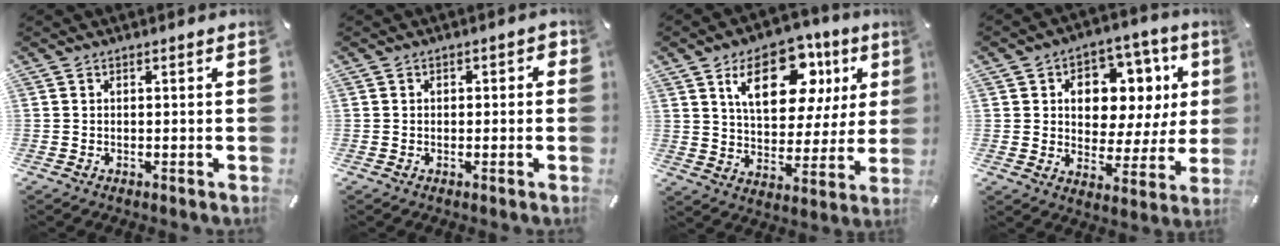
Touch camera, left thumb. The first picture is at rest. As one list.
[{"total": 1.5, "force": [-0.5, 1.2, 0.7], "torque": [-0.013, 0.008, -0.013]}, {"total": 19.3, "force": [9.3, 10.8, 13.0], "torque": [-0.195, -0.024, 0.154]}, {"total": 10.6, "force": [3.9, 8.0, 5.6], "torque": [-0.085, -0.033, 0.071]}]